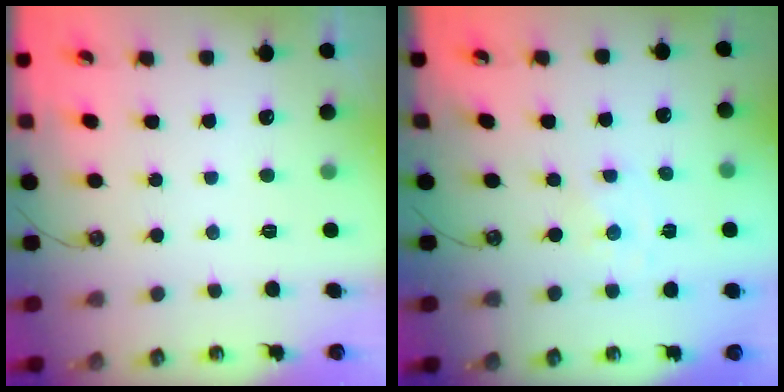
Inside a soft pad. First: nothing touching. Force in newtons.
{"total": 0.0}